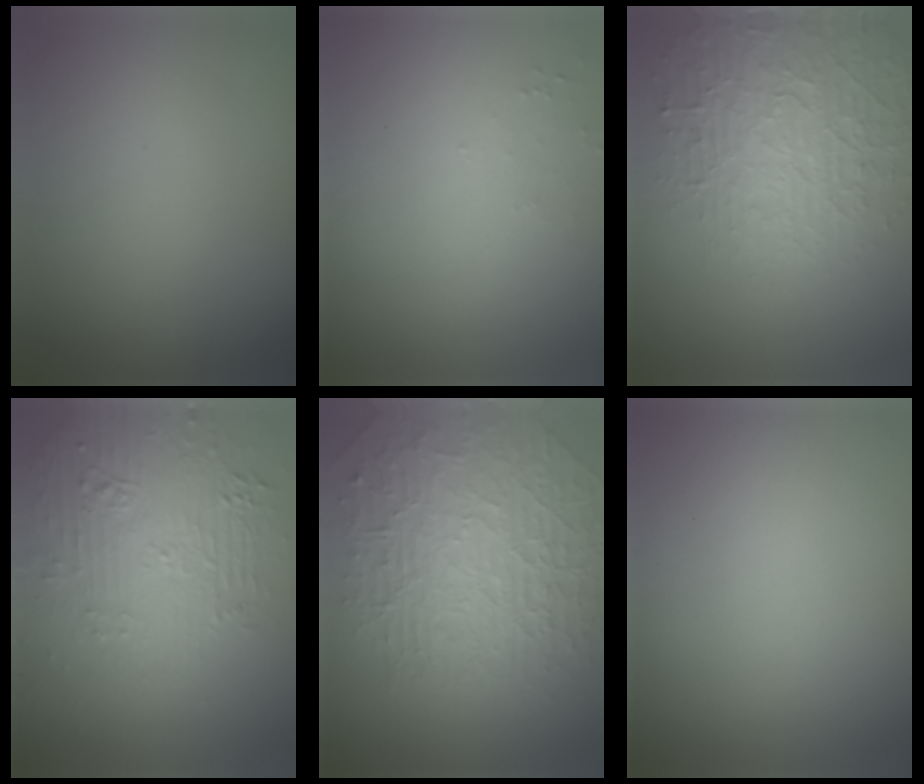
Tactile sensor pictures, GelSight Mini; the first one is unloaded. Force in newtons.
{"total": 0.6, "press": 0.6, "slide": 0.2}
{"total": 4.4, "press": 4.3, "slide": 1.2}
{"total": 5.9, "press": 3.6, "slide": 4.7}
{"total": 10.1, "press": 6.5, "slide": 7.7}
{"total": 0.0}